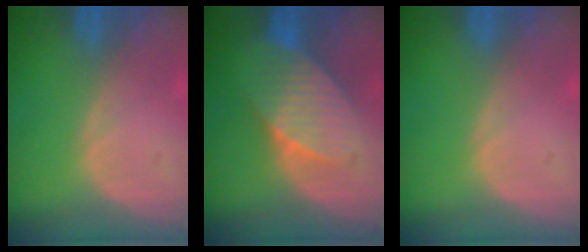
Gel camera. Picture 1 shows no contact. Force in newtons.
{"total": 7.4, "press": 7.4, "slide": 0.5}
{"total": 0.0}